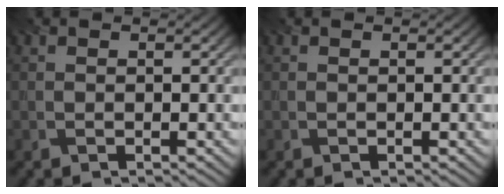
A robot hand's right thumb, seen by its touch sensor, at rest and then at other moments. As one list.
[{"total": 0.0}]